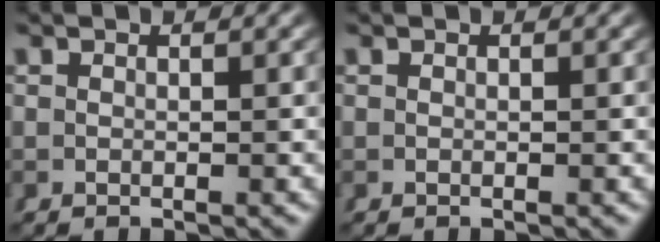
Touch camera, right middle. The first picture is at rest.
{"total": 0.0}